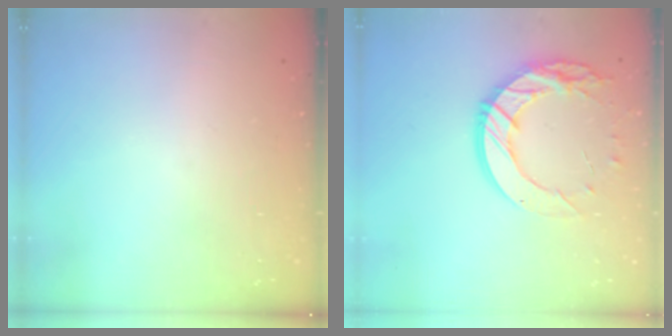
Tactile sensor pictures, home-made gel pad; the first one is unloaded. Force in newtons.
{"total": 16.8, "press": 16.8, "slide": 1.2}